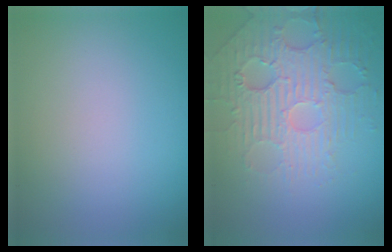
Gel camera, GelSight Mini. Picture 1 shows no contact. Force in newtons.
{"total": 4.7, "press": 4.2, "slide": 2.1}